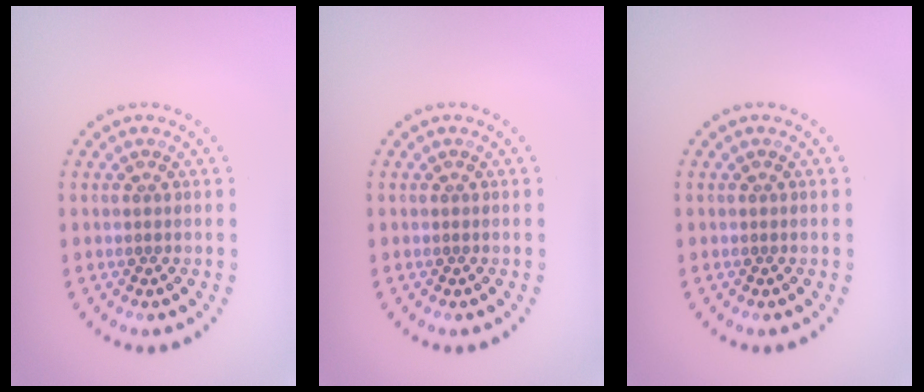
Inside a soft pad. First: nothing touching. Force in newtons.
{"total": 0.0}
{"total": 0.0}